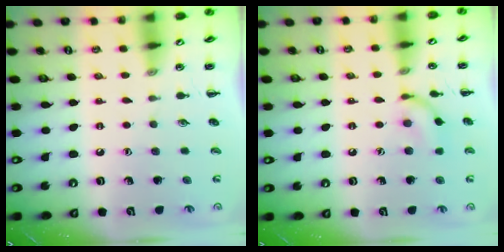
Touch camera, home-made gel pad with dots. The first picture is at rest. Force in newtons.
{"total": 8.8, "press": 8.8, "slide": 0.3}